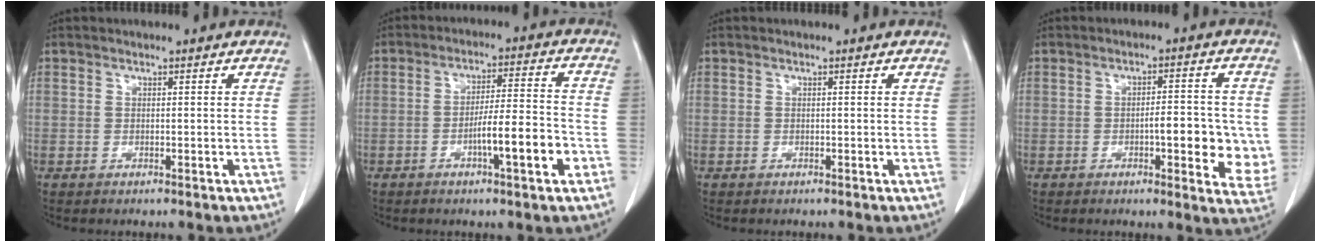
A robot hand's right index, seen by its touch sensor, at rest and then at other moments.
{"total": 7.0, "force": [-2.7, 0.3, 6.4], "torque": [-0.101, 0.007, -0.039]}
{"total": 0.0}
{"total": 9.1, "force": [-1.4, 2.4, 8.6], "torque": [-0.101, -0.004, -0.016]}